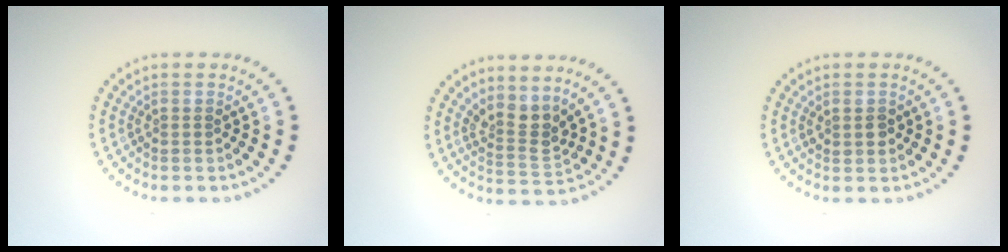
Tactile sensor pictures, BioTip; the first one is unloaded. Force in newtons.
{"total": 2.7, "press": 1.9, "slide": 1.9}
{"total": 1.4, "press": 1.3, "slide": 0.2}